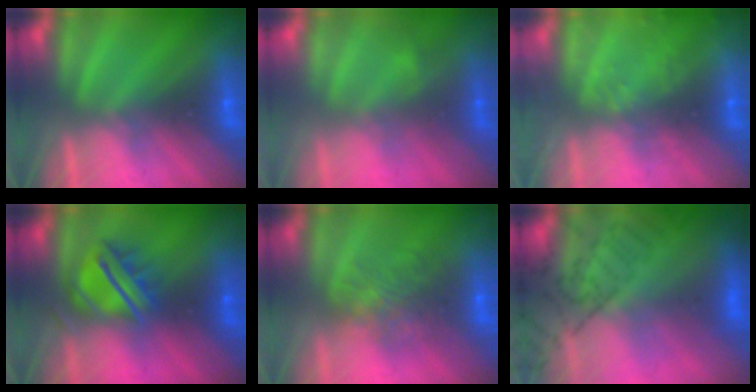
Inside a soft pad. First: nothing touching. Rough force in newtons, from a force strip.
{"total": 2.6}
{"total": 2.5}
{"total": 4.8}
{"total": 4.7}
{"total": 8.8}